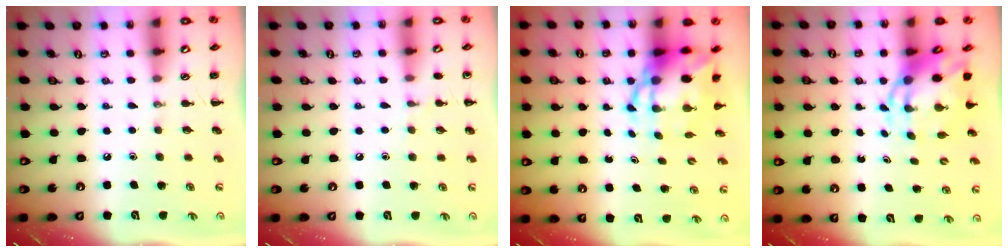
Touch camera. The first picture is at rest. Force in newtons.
{"total": 6.2, "press": 6.0, "slide": 1.9}
{"total": 8.9, "press": 8.6, "slide": 2.3}
{"total": 6.0, "press": 5.8, "slide": 1.5}